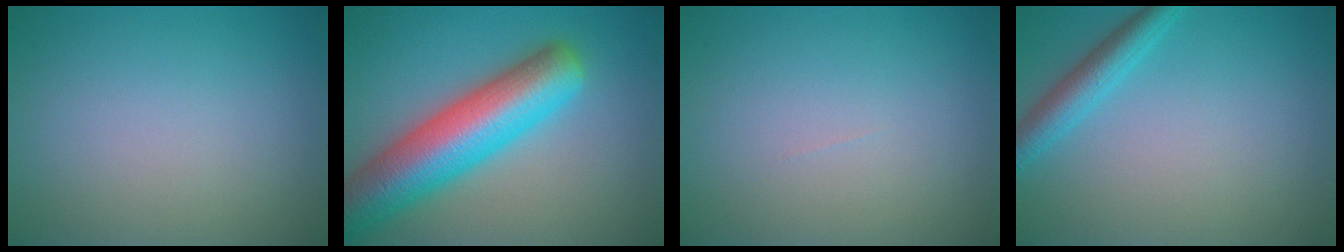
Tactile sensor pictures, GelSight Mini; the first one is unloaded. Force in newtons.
{"total": 10.4, "press": 10.4, "slide": 0.4}
{"total": 0.0}
{"total": 3.0, "press": 3.0, "slide": 0.1}